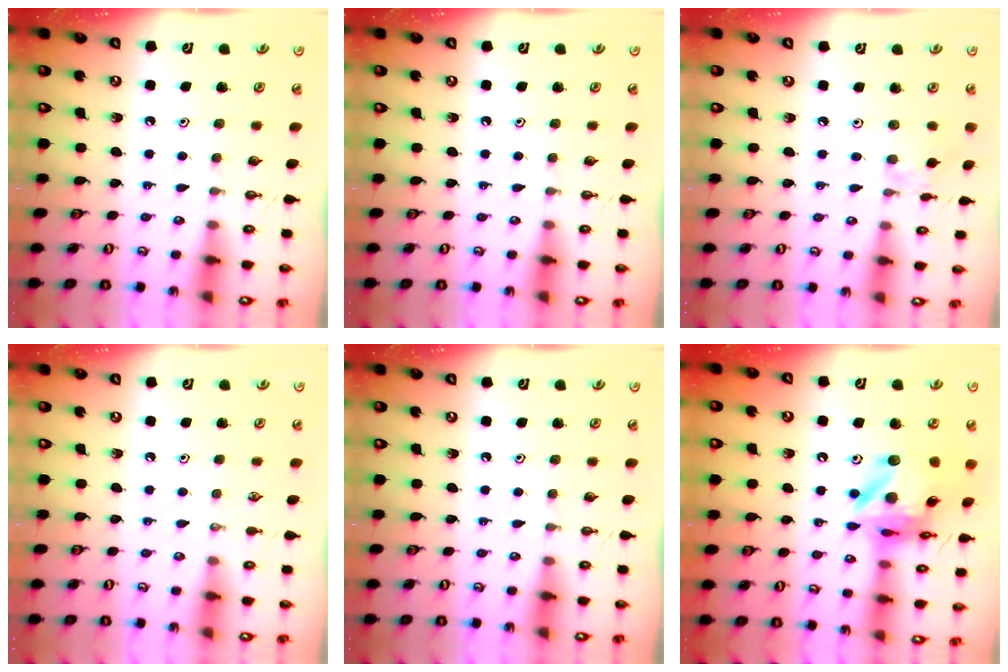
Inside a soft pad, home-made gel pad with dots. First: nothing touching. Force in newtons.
{"total": 0.0}
{"total": 3.0, "press": 3.0, "slide": 0.3}
{"total": 0.0}
{"total": 0.0}
{"total": 18.0, "press": 17.9, "slide": 2.0}